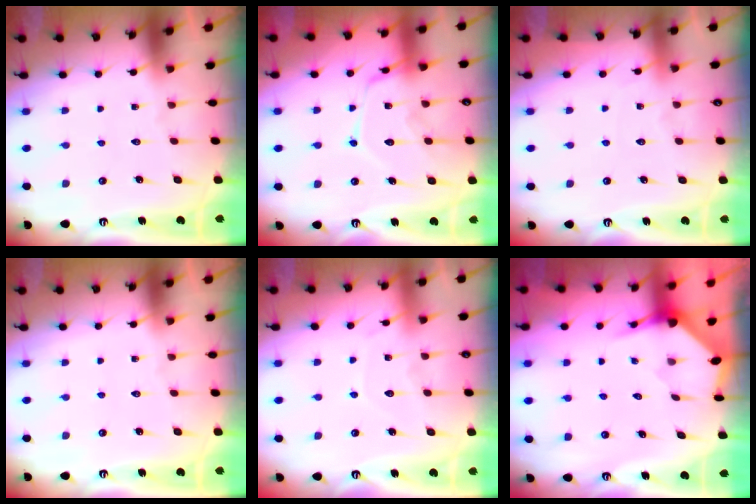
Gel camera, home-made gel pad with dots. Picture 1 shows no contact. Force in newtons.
{"total": 12.3, "press": 12.3, "slide": 0.7}
{"total": 3.0, "press": 2.9, "slide": 0.4}
{"total": 0.0}
{"total": 6.9, "press": 6.9, "slide": 0.5}
{"total": 3.2, "press": 3.2, "slide": 0.3}